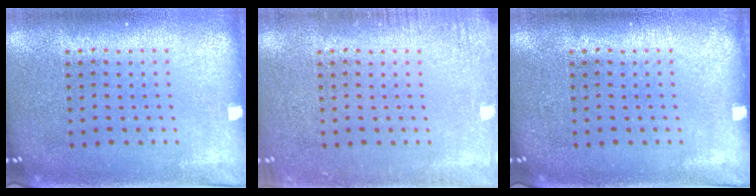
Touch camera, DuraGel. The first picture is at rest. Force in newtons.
{"total": 1.5, "press": 1.4, "slide": 0.2}
{"total": 0.0}